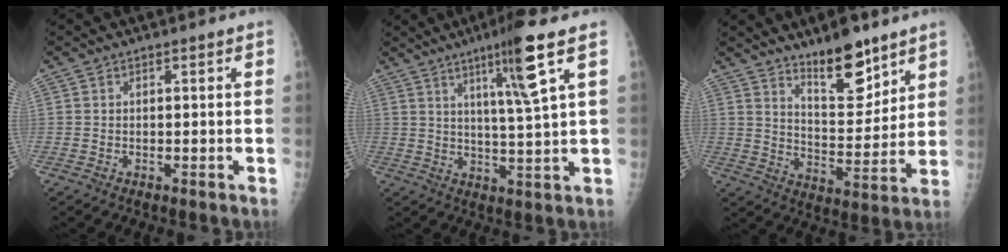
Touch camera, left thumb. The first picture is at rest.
{"total": 12.6, "force": [6.3, -0.9, 10.9], "torque": [-0.181, -0.034, 0.107]}
{"total": 12.0, "force": [8.8, 4.3, 6.9], "torque": [-0.079, -0.075, 0.154]}